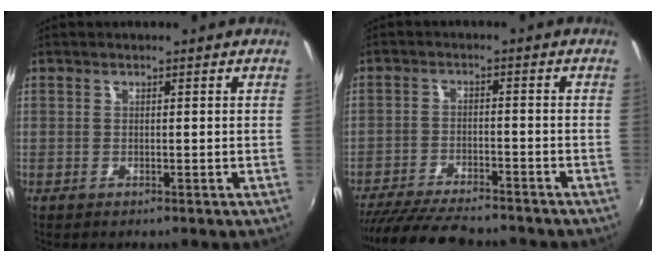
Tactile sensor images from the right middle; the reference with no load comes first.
{"total": 14.2, "force": [-12.5, 2.7, 6.2], "torque": [-0.137, -0.021, -0.202]}